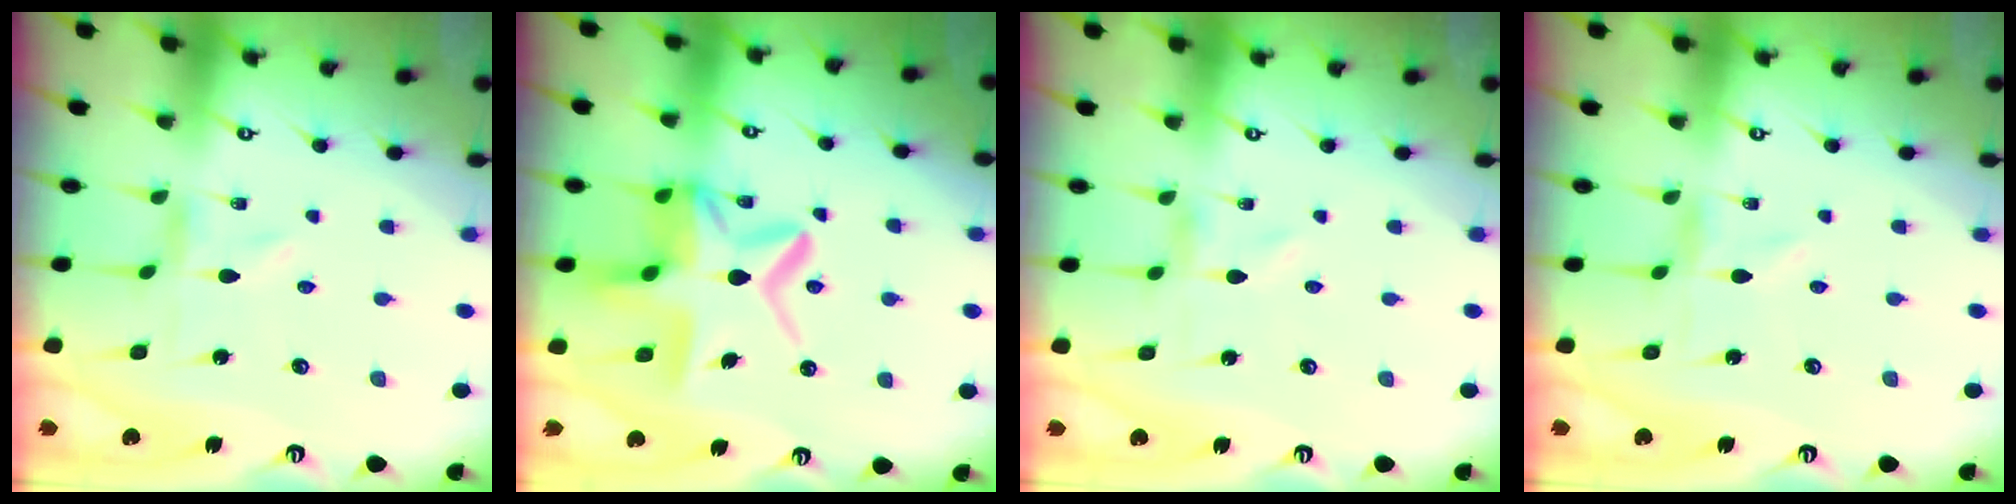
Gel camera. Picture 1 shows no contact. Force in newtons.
{"total": 15.1, "press": 15.0, "slide": 1.6}
{"total": 0.0}
{"total": 0.7, "press": 0.7, "slide": 0.2}